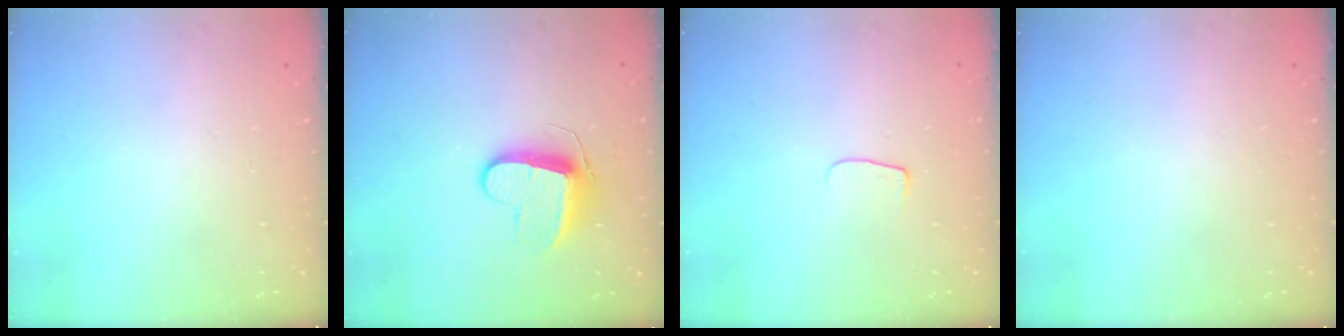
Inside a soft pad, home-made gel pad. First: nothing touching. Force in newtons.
{"total": 9.6, "press": 9.6, "slide": 0.2}
{"total": 4.5, "press": 4.4, "slide": 0.6}
{"total": 0.0}